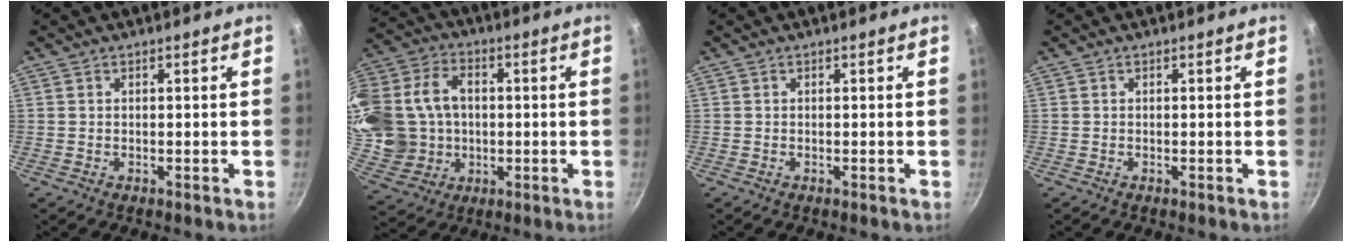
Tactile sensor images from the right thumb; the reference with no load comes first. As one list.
[{"total": 23.7, "force": [1.2, 19.3, 13.7], "torque": [-0.311, 0.031, 0.038]}, {"total": 0.0}, {"total": 0.0}]